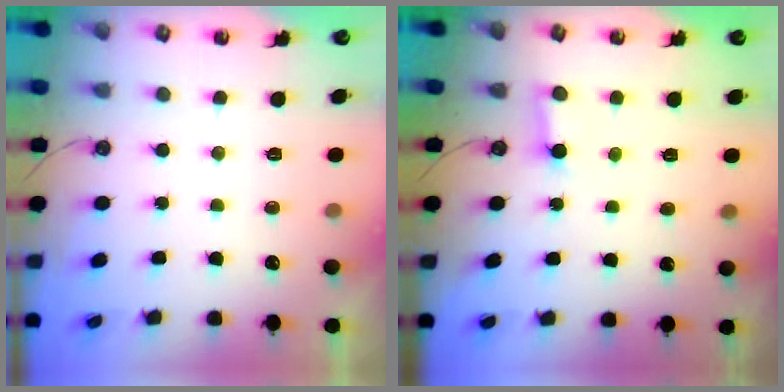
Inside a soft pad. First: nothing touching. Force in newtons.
{"total": 2.8, "press": 2.8, "slide": 0.3}